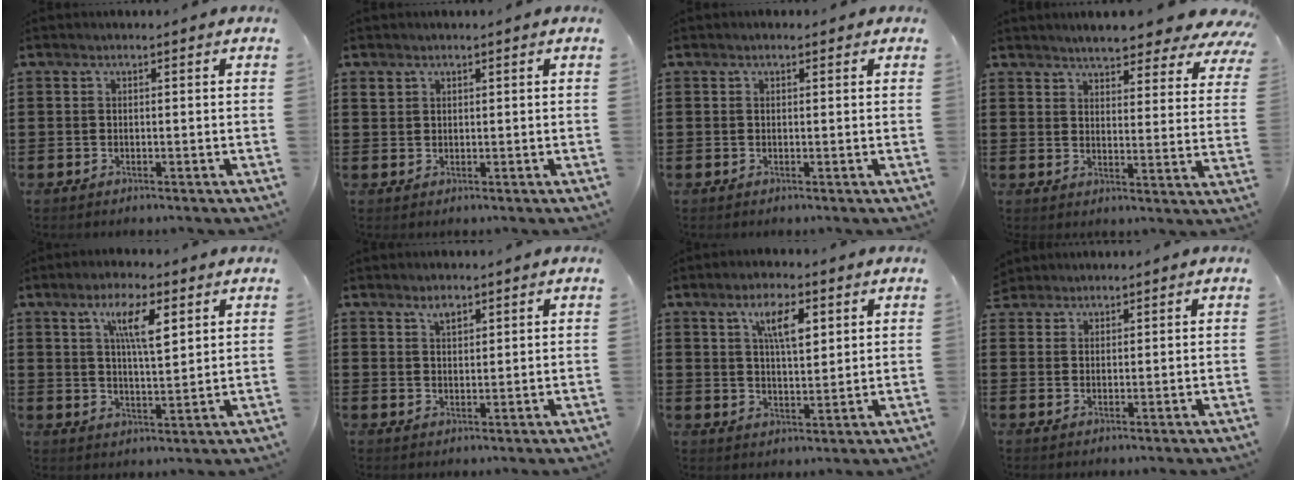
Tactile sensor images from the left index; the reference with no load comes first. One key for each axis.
{"total": 1.2, "fx": 0.9, "fy": 0.8, "fz": 0.2, "tx": -0.007, "ty": 0.003, "tz": 0.019}
{"total": 0.6, "fx": 0.3, "fy": 0.4, "fz": 0.4, "tx": -0.007, "ty": 0.005, "tz": 0.005}
{"total": 5.5, "fx": 5.1, "fy": 0.3, "fz": 2.0, "tx": -0.052, "ty": -0.031, "tz": 0.088}
{"total": 7.9, "fx": 4.0, "fy": 2.2, "fz": 6.5, "tx": -0.121, "ty": 0.003, "tz": 0.064}
{"total": 2.2, "fx": 1.8, "fy": 0.9, "fz": 1.0, "tx": -0.016, "ty": -0.001, "tz": 0.031}
{"total": 7.2, "fx": 3.6, "fy": 2.6, "fz": 5.6, "tx": -0.105, "ty": 0.004, "tz": 0.058}
{"total": 1.9, "fx": 1.7, "fy": 0.8, "fz": -0.1, "tx": -0.003, "ty": 0.005, "tz": 0.033}